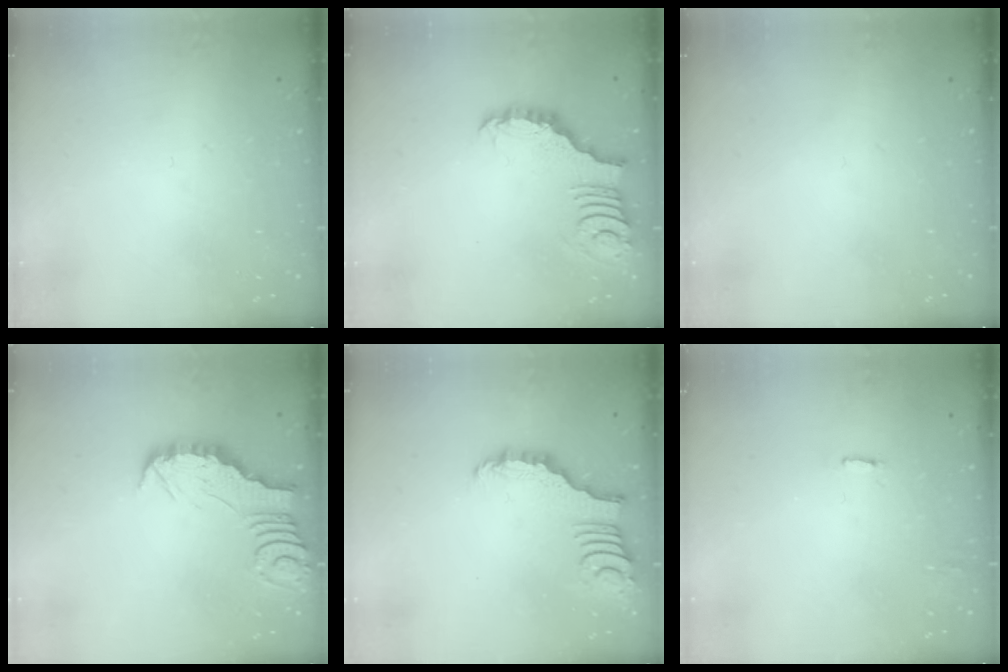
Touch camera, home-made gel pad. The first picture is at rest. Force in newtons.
{"total": 2.4, "press": 2.4, "slide": 0.3}
{"total": 0.0}
{"total": 2.6, "press": 2.6, "slide": 0.2}
{"total": 2.4, "press": 2.4, "slide": 0.2}
{"total": 1.9, "press": 1.9, "slide": 0.1}